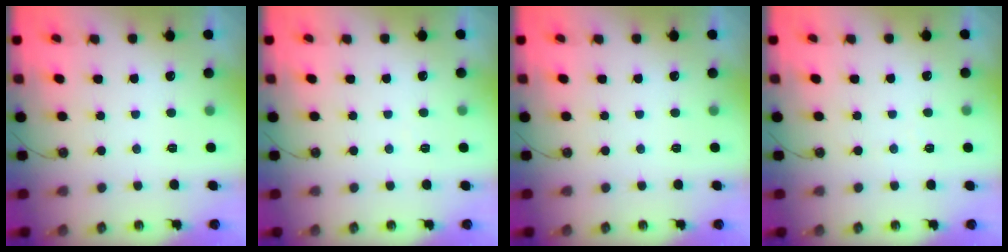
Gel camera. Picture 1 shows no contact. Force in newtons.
{"total": 2.7, "press": 2.7, "slide": 0.5}
{"total": 0.0}
{"total": 2.0, "press": 2.0, "slide": 0.3}